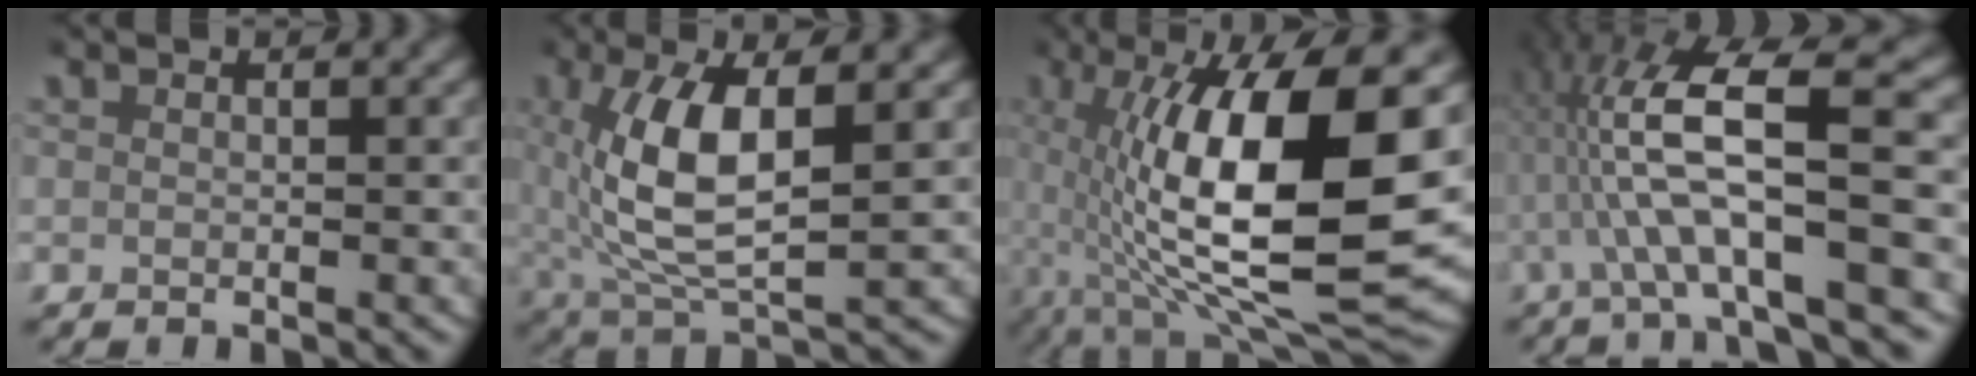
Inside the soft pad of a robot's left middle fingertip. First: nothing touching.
{"total": 7.3, "force": [0.6, 2.9, 6.7], "torque": [-0.141, -0.003, 0.021]}
{"total": 17.1, "force": [0.1, 6.0, 16.0], "torque": [-0.249, -0.005, 0.013]}
{"total": 8.5, "force": [0.6, 2.3, 8.2], "torque": [-0.158, 0.009, 0.007]}